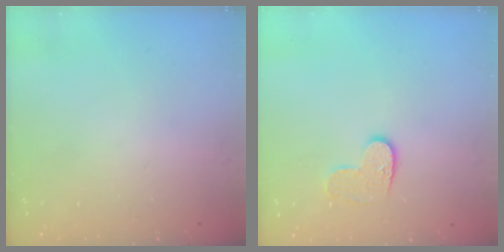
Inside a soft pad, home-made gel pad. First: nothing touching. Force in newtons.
{"total": 6.8, "press": 6.8, "slide": 0.1}